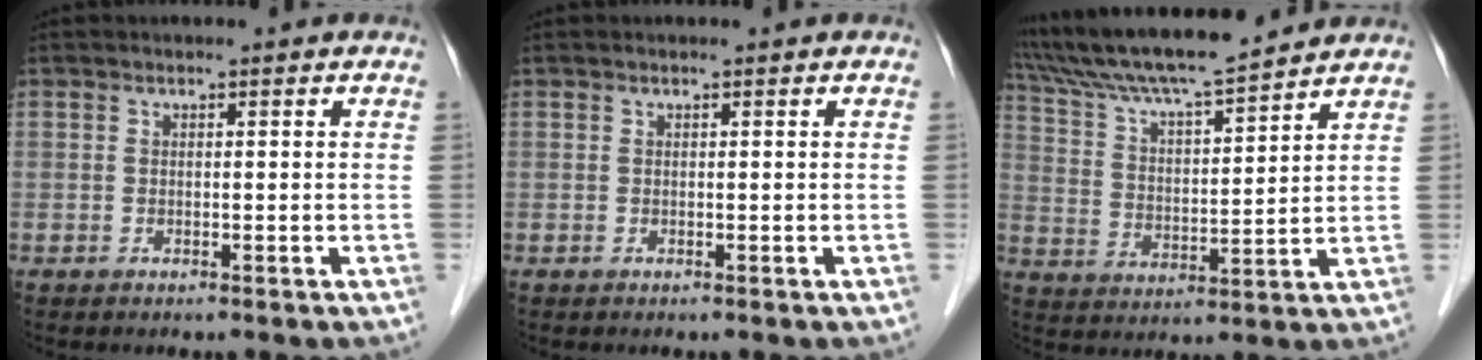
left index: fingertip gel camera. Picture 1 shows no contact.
{"total": 0.0}
{"total": 15.2, "force": [13.7, 0.6, 6.5], "torque": [-0.125, 0.014, 0.238]}